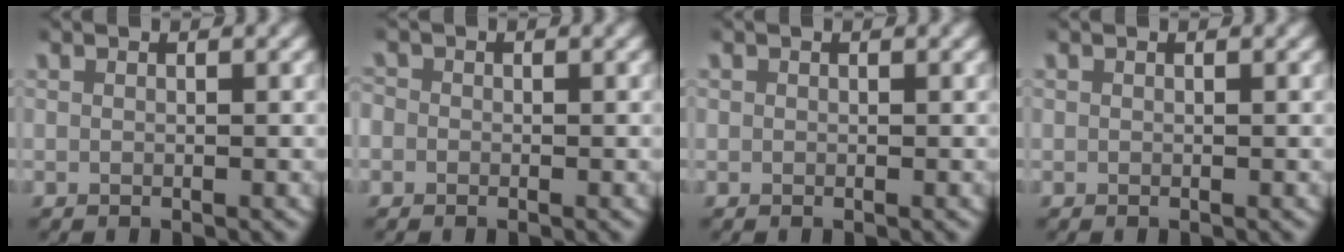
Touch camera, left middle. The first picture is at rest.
{"total": 1.8, "force": [0.0, 1.8, 0.5], "torque": [-0.018, 0.002, -0.009]}
{"total": 0.6, "force": [0.1, 0.6, 0.1], "torque": [-0.004, -0.002, 0.001]}
{"total": 0.0}